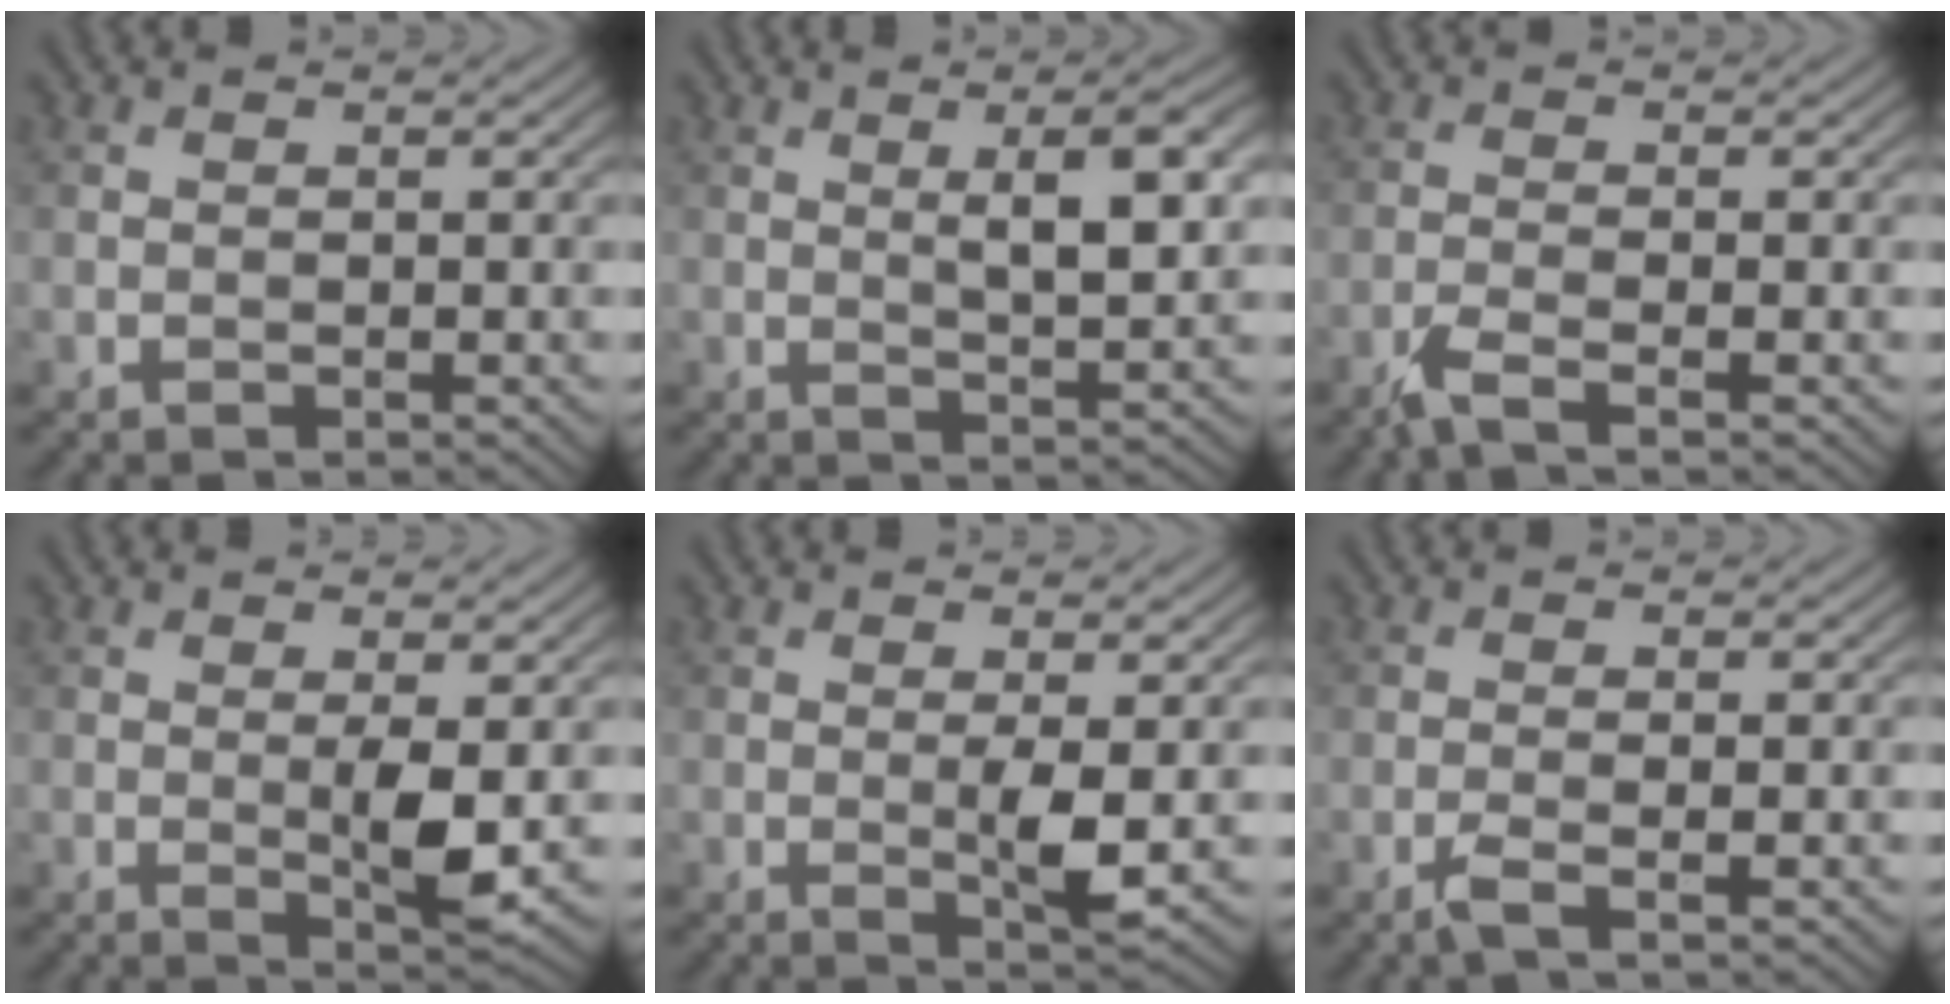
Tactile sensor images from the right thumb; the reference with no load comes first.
{"total": 6.4, "force": [1.8, 1.8, 5.9], "torque": [-0.094, 0.005, 0.031]}
{"total": 3.0, "force": [-2.1, 0.3, 2.2], "torque": [-0.045, 0.000, -0.056]}
{"total": 3.6, "force": [0.3, 0.7, 3.5], "torque": [-0.070, -0.008, 0.007]}
{"total": 3.1, "force": [0.2, 0.4, 3.1], "torque": [-0.064, -0.008, 0.005]}
{"total": 1.9, "force": [-0.9, 0.1, 1.7], "torque": [-0.037, 0.005, -0.025]}